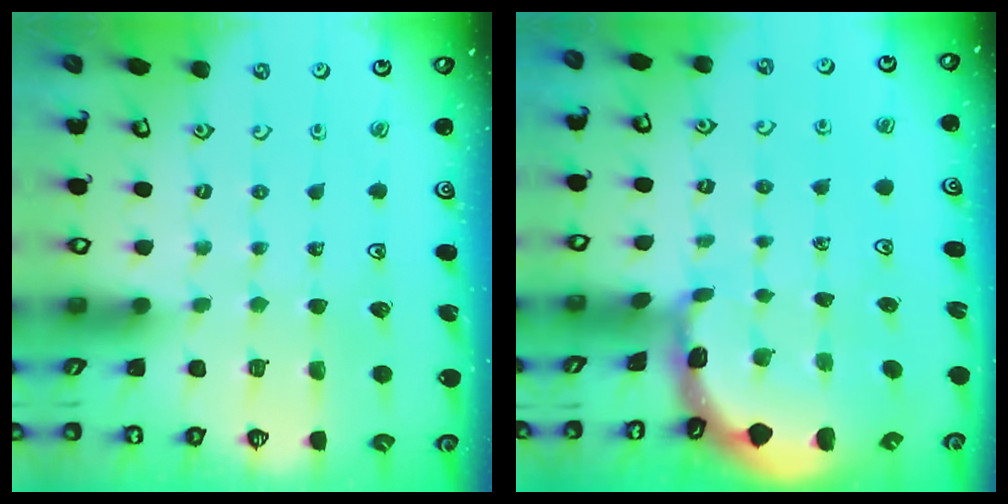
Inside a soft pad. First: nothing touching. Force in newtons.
{"total": 2.6, "press": 2.6, "slide": 0.3}